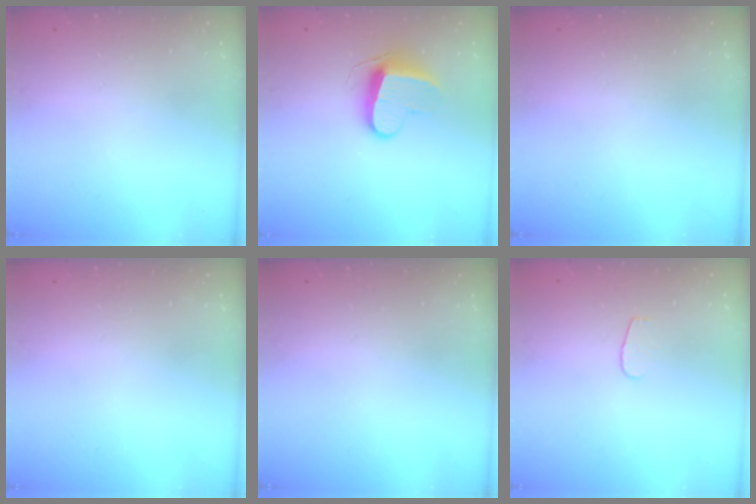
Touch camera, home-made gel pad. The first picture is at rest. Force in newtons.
{"total": 9.6, "press": 9.6, "slide": 0.2}
{"total": 0.0}
{"total": 0.0}
{"total": 0.0}
{"total": 3.2, "press": 3.2, "slide": 0.3}